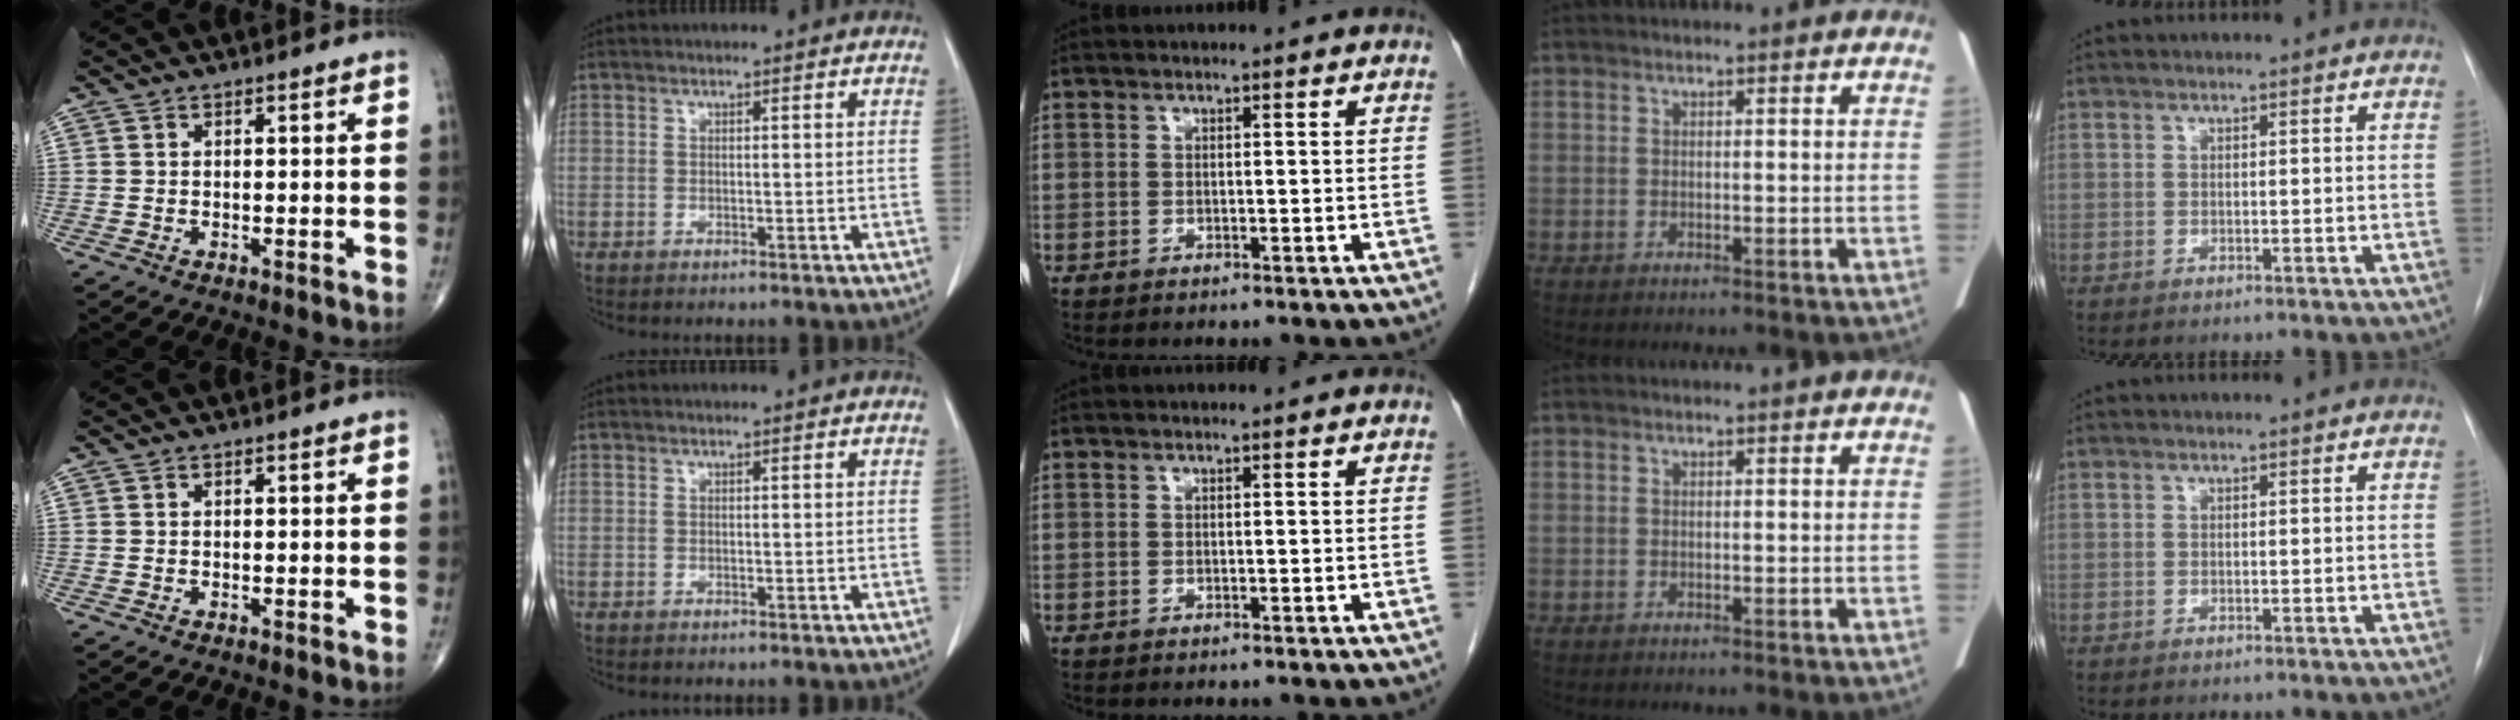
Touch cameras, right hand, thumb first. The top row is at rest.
{}